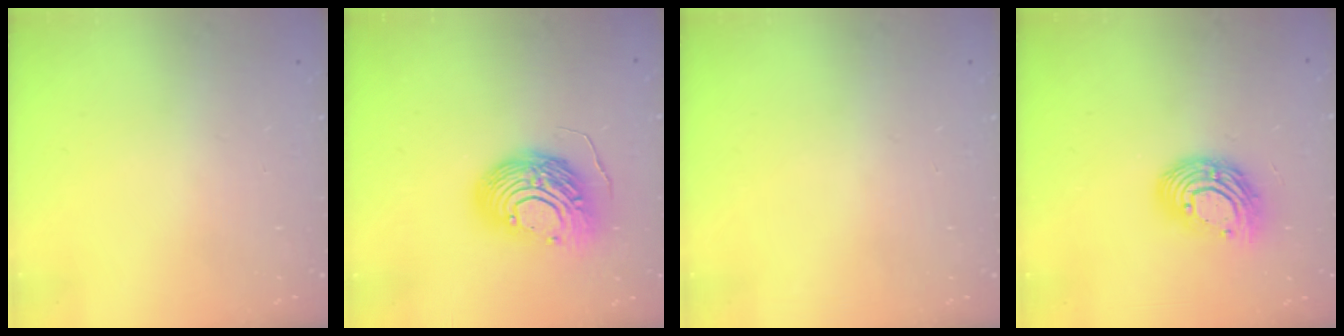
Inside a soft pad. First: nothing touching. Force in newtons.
{"total": 15.7, "press": 15.7, "slide": 1.3}
{"total": 0.0}
{"total": 12.4, "press": 12.4, "slide": 1.0}